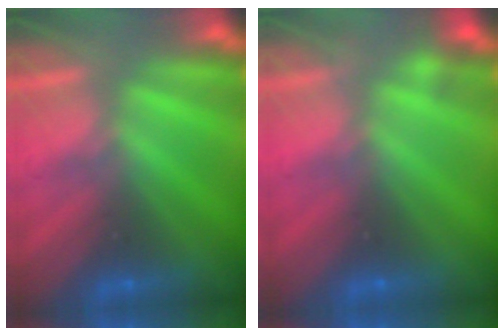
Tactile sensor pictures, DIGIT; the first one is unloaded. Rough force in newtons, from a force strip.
{"total": 2.1}